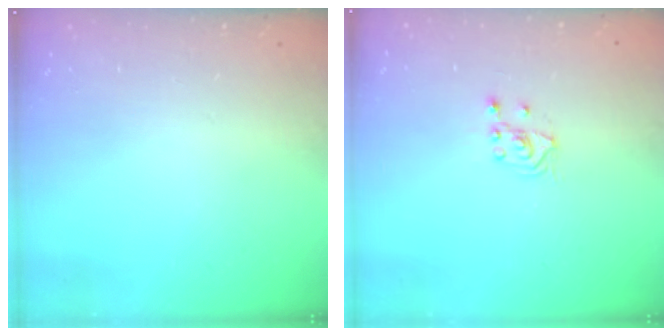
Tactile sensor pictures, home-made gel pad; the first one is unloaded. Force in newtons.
{"total": 2.1, "press": 2.0, "slide": 0.8}